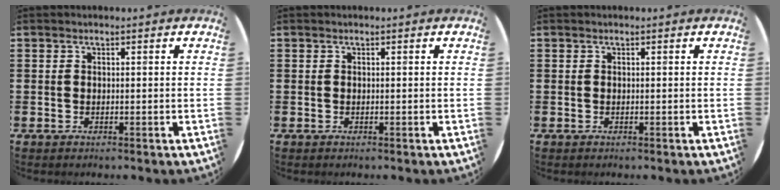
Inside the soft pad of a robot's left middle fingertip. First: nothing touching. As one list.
[{"total": 0.0}, {"total": 0.0}]